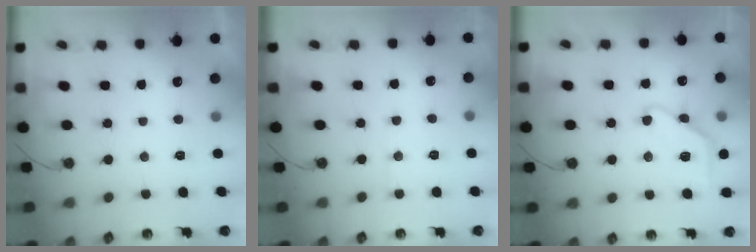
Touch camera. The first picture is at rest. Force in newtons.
{"total": 3.9, "press": 3.9, "slide": 0.6}
{"total": 12.2, "press": 12.2, "slide": 0.7}